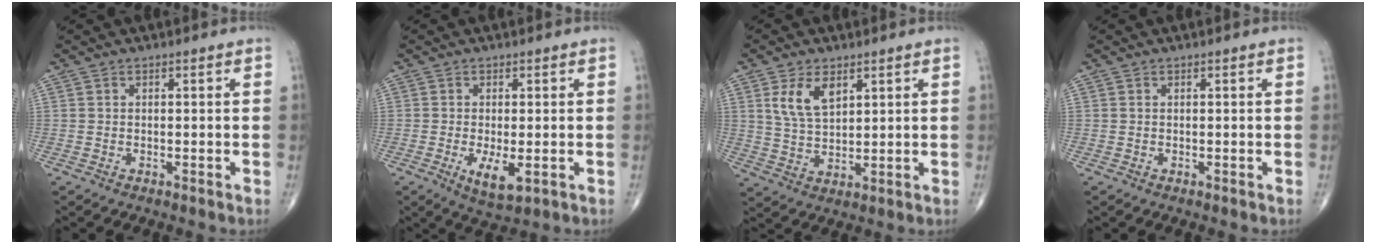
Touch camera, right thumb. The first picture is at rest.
{"total": 5.4, "force": [-1.4, 2.0, 4.8], "torque": [-0.087, -0.014, -0.018]}
{"total": 7.2, "force": [3.2, 3.9, 5.1], "torque": [-0.087, -0.014, 0.070]}
{"total": 0.0}